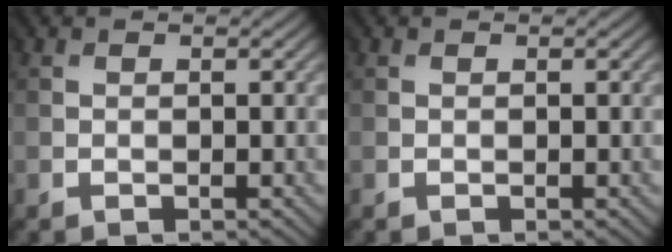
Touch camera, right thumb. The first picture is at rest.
{"total": 0.0}